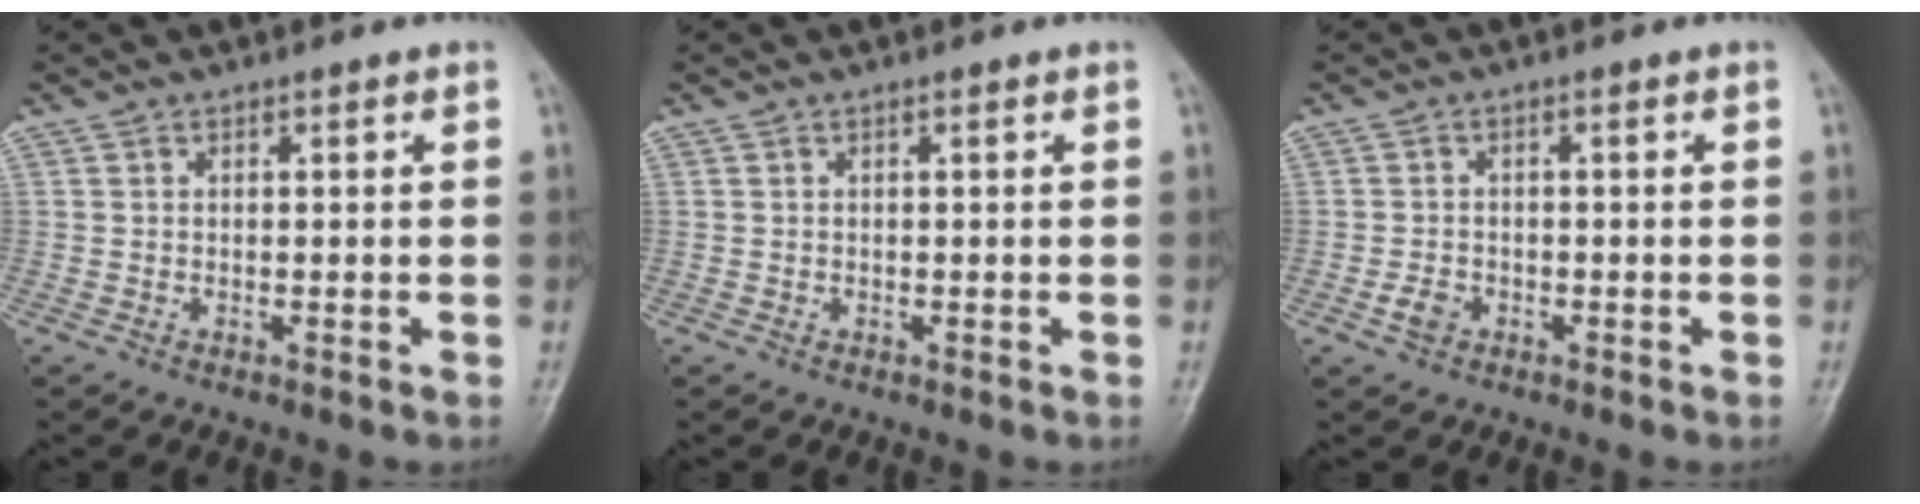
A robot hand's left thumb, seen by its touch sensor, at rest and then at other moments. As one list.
[{"total": 0.0}, {"total": 2.5, "force": [-1.1, 1.8, 1.3], "torque": [-0.022, 0.005, -0.021]}]